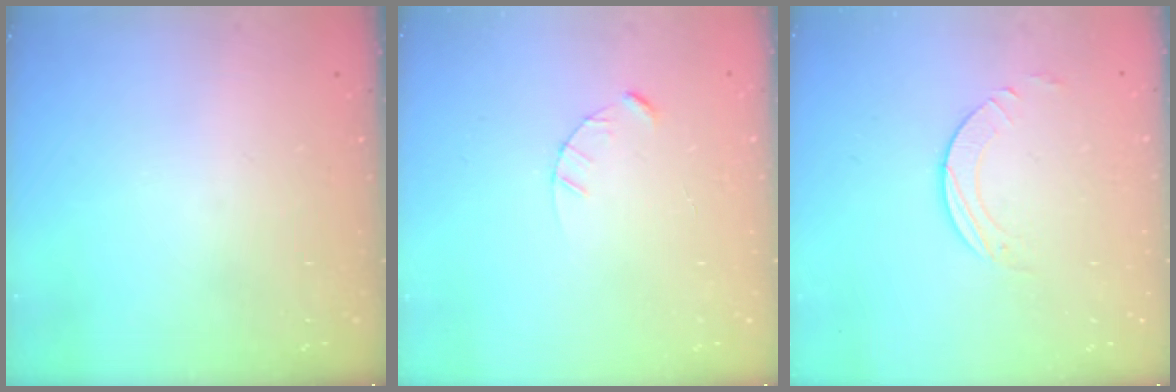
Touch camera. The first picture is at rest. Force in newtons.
{"total": 2.4, "press": 2.4, "slide": 0.3}
{"total": 2.7, "press": 2.7, "slide": 0.2}